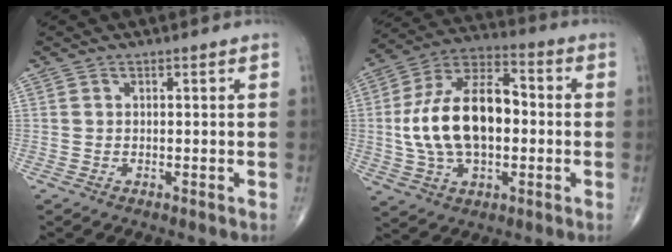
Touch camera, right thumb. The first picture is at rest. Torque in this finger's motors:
{"motor_torque": [2.31, 2.23, 1.85, -0.32, 0.23]}